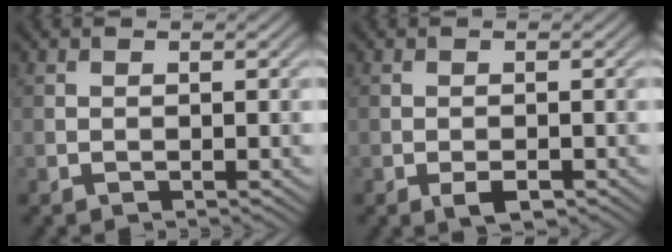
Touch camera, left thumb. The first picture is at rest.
{"total": 2.2, "force": [-1.2, 1.0, 1.6], "torque": [-0.025, -0.002, -0.019]}